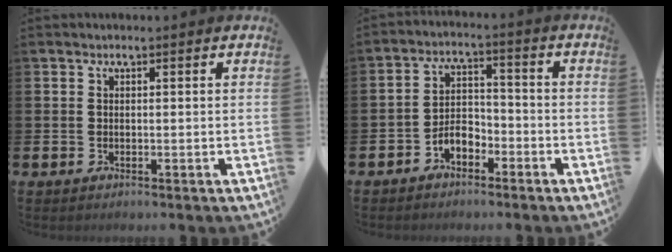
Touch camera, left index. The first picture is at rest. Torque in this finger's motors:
{"motor_torque": [0.99, 0.69, 0.06, 0.10]}